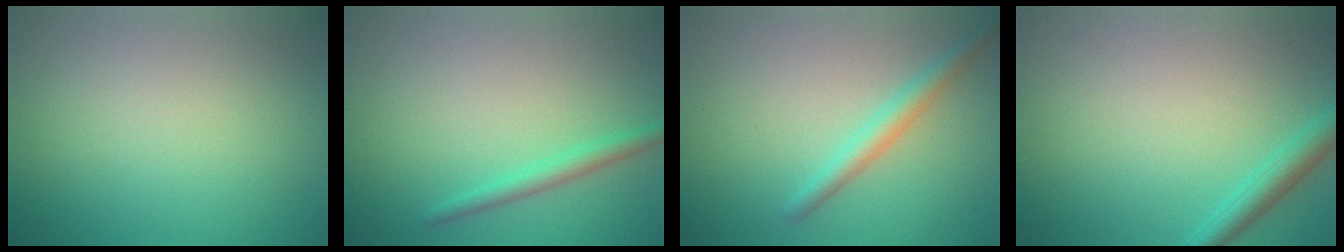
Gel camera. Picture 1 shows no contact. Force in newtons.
{"total": 1.8, "press": 1.8, "slide": 0.1}
{"total": 2.2, "press": 2.2, "slide": 0.0}
{"total": 2.4, "press": 2.4, "slide": 0.1}